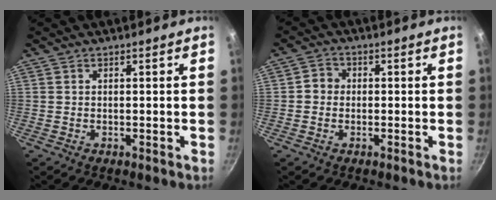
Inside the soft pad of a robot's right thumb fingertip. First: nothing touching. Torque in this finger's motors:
{"motor_torque": [-0.29, 0.56, 0.41, -0.31, -0.02]}